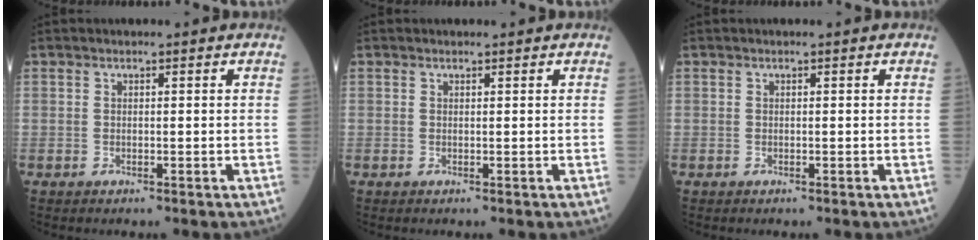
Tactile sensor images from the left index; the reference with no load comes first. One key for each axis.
{"total": 0.0}
{"total": 0.0}